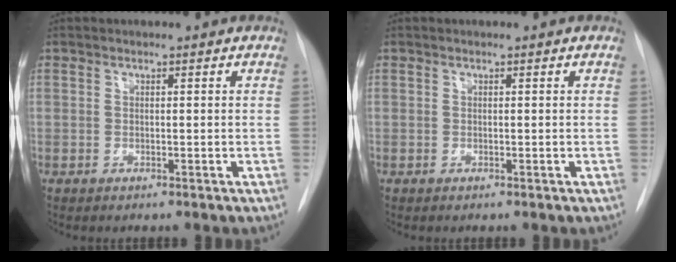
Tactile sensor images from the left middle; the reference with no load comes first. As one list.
[{"total": 0.0}]